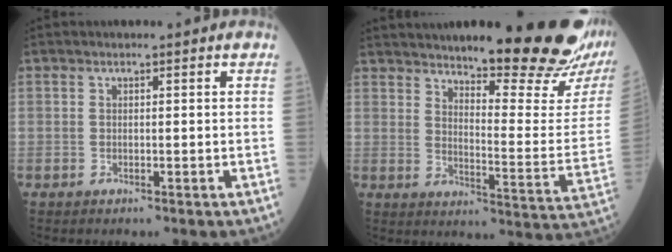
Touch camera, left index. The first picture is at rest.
{"total": 22.3, "force": [18.5, 1.3, 12.4], "torque": [-0.180, -0.067, 0.241]}